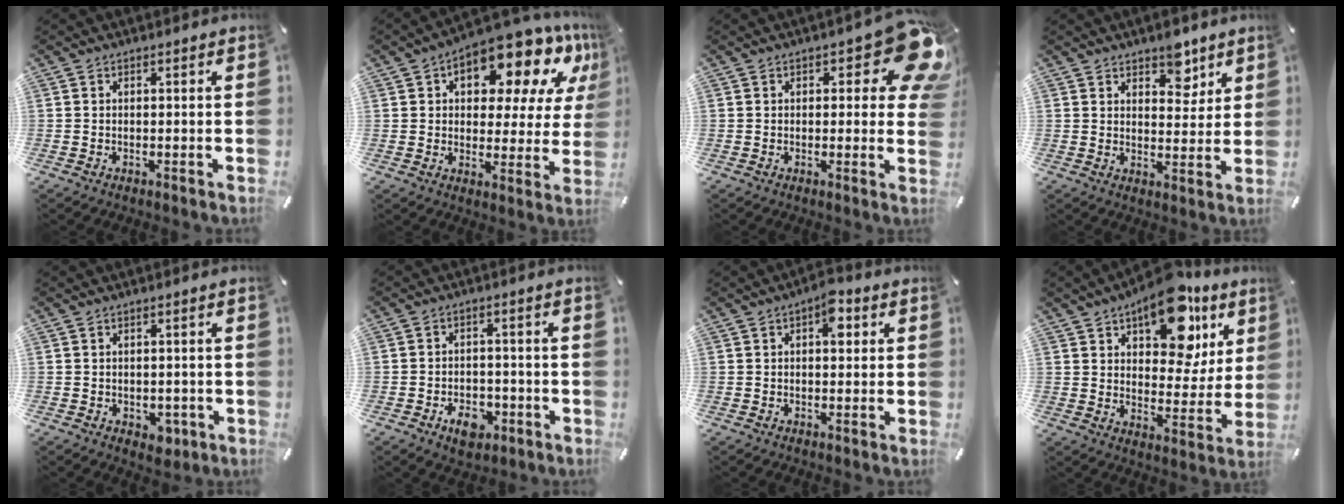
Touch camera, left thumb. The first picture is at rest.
{"total": 16.8, "force": [10.3, 8.1, 10.5], "torque": [-0.148, -0.074, 0.170]}
{"total": 12.3, "force": [5.3, 5.0, 9.9], "torque": [-0.117, -0.036, 0.088]}
{"total": 6.6, "force": [4.8, 3.9, 2.2], "torque": [0.003, -0.035, 0.078]}
{"total": 3.3, "force": [-1.2, 2.5, 1.9], "torque": [-0.022, 0.003, -0.020]}
{"total": 6.6, "force": [-3.3, 4.5, 3.5], "torque": [-0.055, 0.014, -0.058]}
{"total": 5.5, "force": [1.8, 2.9, 4.3], "torque": [-0.049, -0.004, 0.021]}
{"total": 18.1, "force": [11.1, 9.4, 10.8], "torque": [-0.148, -0.065, 0.187]}